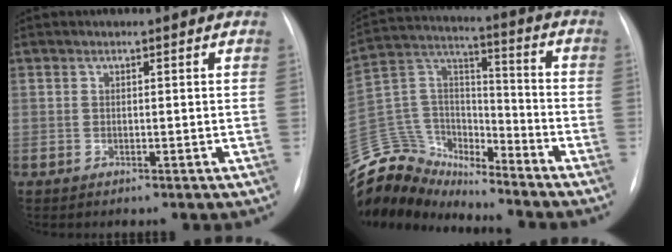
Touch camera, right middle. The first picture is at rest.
{"total": 16.2, "force": [-15.5, 4.5, 2.0], "torque": [-0.044, 0.064, -0.281]}